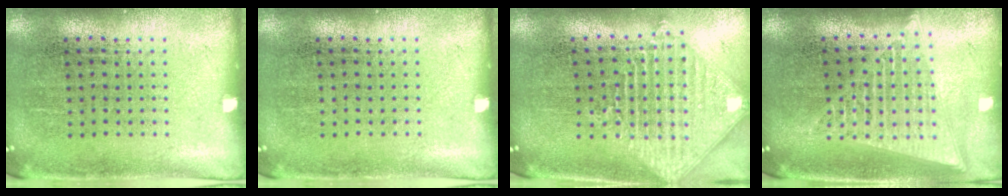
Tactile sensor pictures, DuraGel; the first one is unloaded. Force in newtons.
{"total": 0.0}
{"total": 2.0, "press": 1.7, "slide": 1.2}
{"total": 1.9, "press": 1.7, "slide": 1.0}